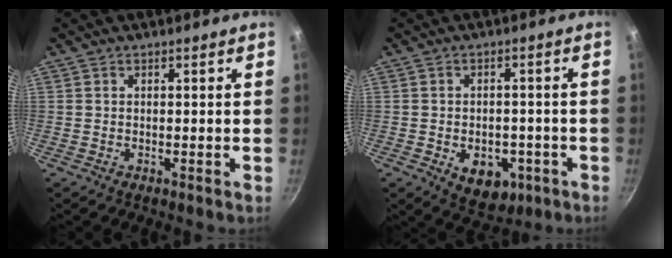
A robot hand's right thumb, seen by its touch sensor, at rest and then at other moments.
{"total": 9.0, "force": [-3.2, 6.2, 5.7], "torque": [-0.048, 0.008, -0.032]}